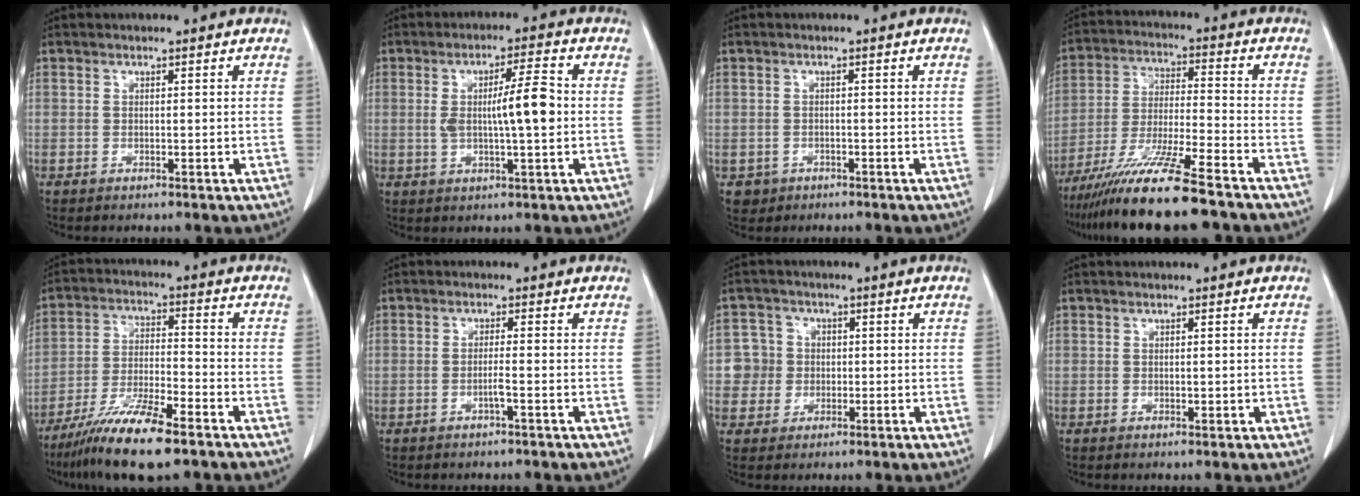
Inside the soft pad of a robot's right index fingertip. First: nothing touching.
{"total": 7.4, "force": [0.1, 0.8, 7.4], "torque": [-0.126, 0.006, 0.001]}
{"total": 2.1, "force": [-1.0, 1.9, 0.1], "torque": [-0.001, 0.007, -0.013]}
{"total": 14.2, "force": [-11.1, -0.3, 8.9], "torque": [-0.169, -0.033, -0.195]}
{"total": 12.2, "force": [-8.5, 1.4, 8.7], "torque": [-0.164, -0.029, -0.153]}
{"total": 1.6, "force": [-0.7, -0.3, 1.4], "torque": [-0.028, -0.001, -0.015]}
{"total": 4.7, "force": [-0.2, 4.7, 0.2], "torque": [0.003, 0.015, -0.003]}
{"total": 0.7, "force": [0.0, 0.4, 0.6], "torque": [-0.010, -0.002, 0.004]}